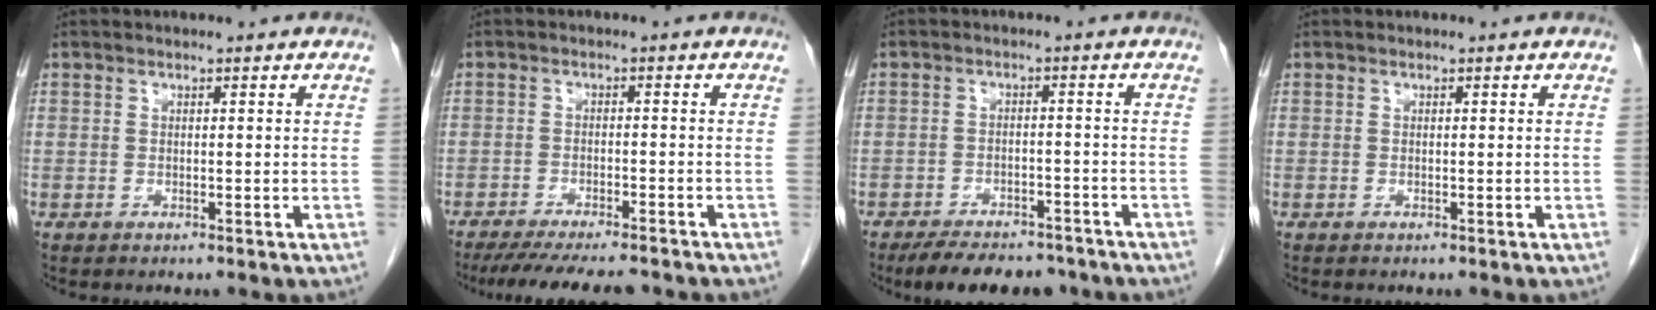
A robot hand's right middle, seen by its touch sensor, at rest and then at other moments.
{"total": 11.5, "force": [-10.1, 1.6, 5.2], "torque": [-0.073, -0.017, -0.141]}
{"total": 10.8, "force": [-9.0, 4.2, 4.2], "torque": [-0.056, -0.001, -0.126]}
{"total": 0.0}